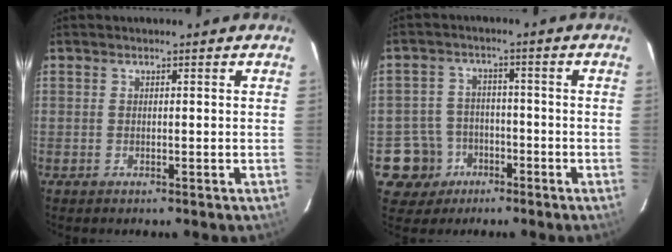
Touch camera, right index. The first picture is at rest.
{"total": 7.4, "force": [-3.5, 6.6, 0.4], "torque": [-0.031, 0.026, -0.052]}